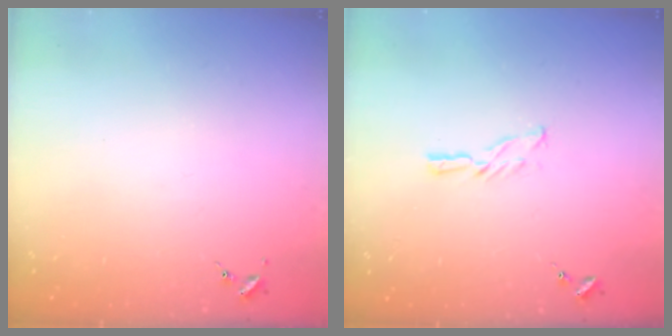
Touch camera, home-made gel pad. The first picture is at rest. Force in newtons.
{"total": 5.7, "press": 5.7, "slide": 0.1}